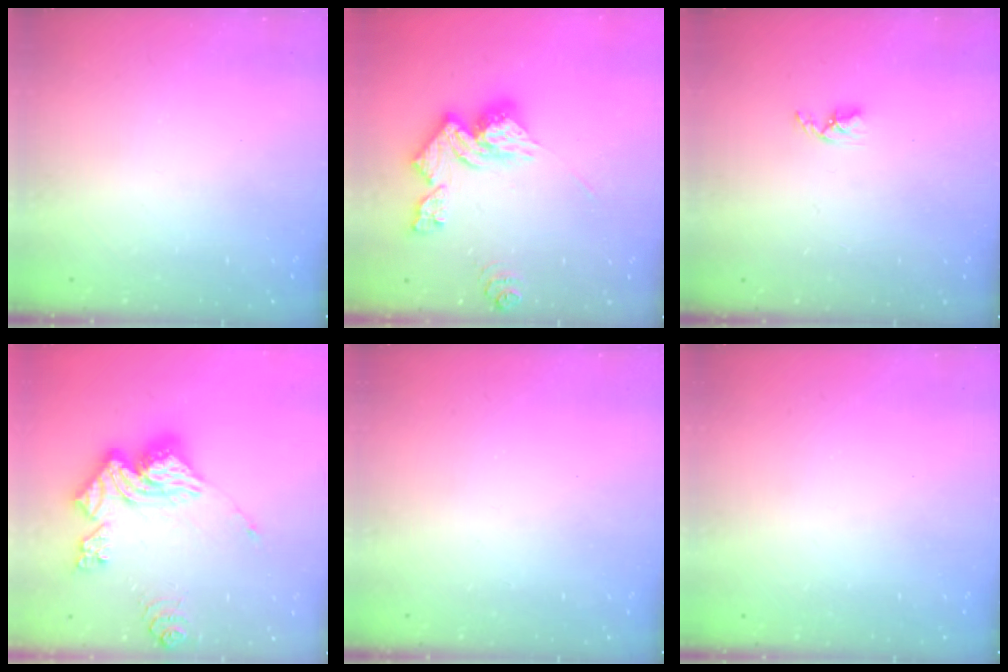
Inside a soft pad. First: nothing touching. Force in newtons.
{"total": 13.3, "press": 13.3, "slide": 1.3}
{"total": 2.7, "press": 2.7, "slide": 0.5}
{"total": 18.6, "press": 18.5, "slide": 1.8}
{"total": 0.0}
{"total": 0.0}